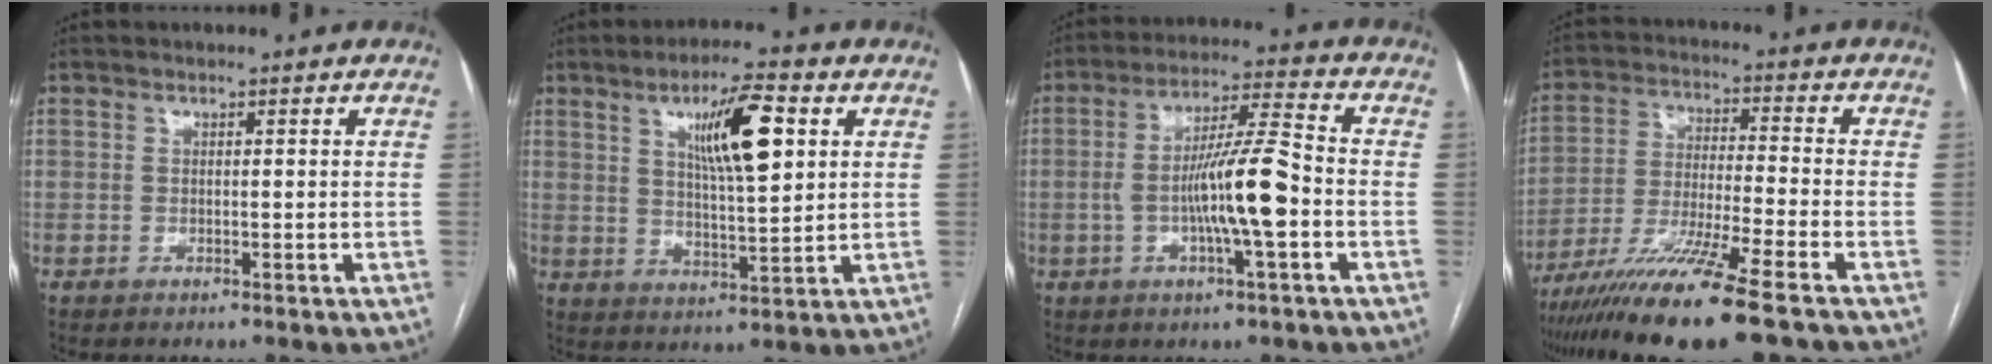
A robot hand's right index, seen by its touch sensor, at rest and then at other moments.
{"total": 10.9, "force": [4.0, 1.9, 9.9], "torque": [-0.167, 0.006, 0.068]}
{"total": 11.2, "force": [-2.1, 0.6, 11.0], "torque": [-0.199, 0.010, -0.041]}
{"total": 15.6, "force": [-11.1, -0.4, 10.9], "torque": [-0.213, -0.046, -0.196]}